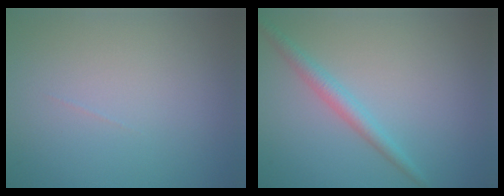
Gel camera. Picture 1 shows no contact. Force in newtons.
{"total": 2.1, "press": 2.1, "slide": 0.1}